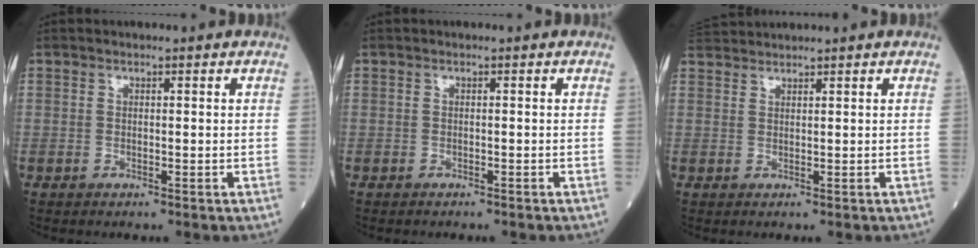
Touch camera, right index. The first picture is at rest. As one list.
[{"total": 1.3, "force": [-1.2, 0.4, 0.5], "torque": [-0.012, -0.002, -0.015]}, {"total": 2.6, "force": [2.6, -0.6, -0.1], "torque": [-0.005, 0.020, 0.057]}]